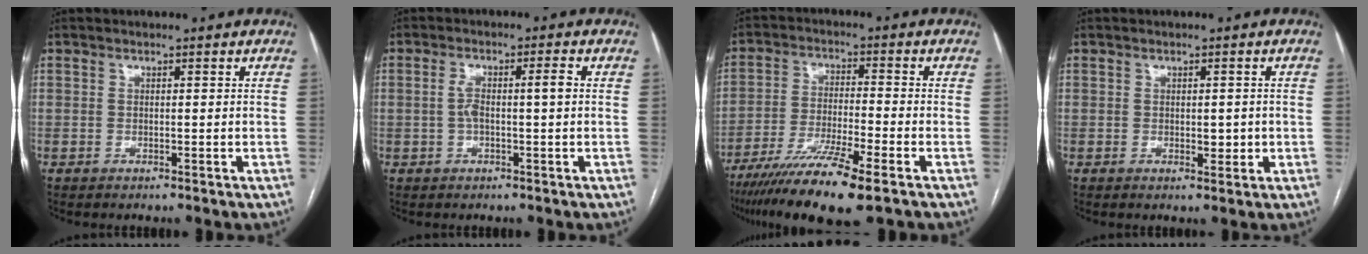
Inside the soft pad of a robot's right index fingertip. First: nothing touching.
{"total": 4.1, "force": [0.0, 0.6, 4.1], "torque": [-0.081, 0.020, 0.006]}
{"total": 12.4, "force": [-8.4, 0.0, 9.2], "torque": [-0.171, -0.033, -0.146]}
{"total": 1.9, "force": [-0.2, 0.9, 1.6], "torque": [-0.022, -0.001, 0.003]}